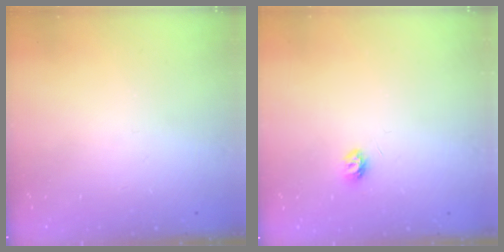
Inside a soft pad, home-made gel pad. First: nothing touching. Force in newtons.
{"total": 4.6, "press": 4.6, "slide": 0.5}